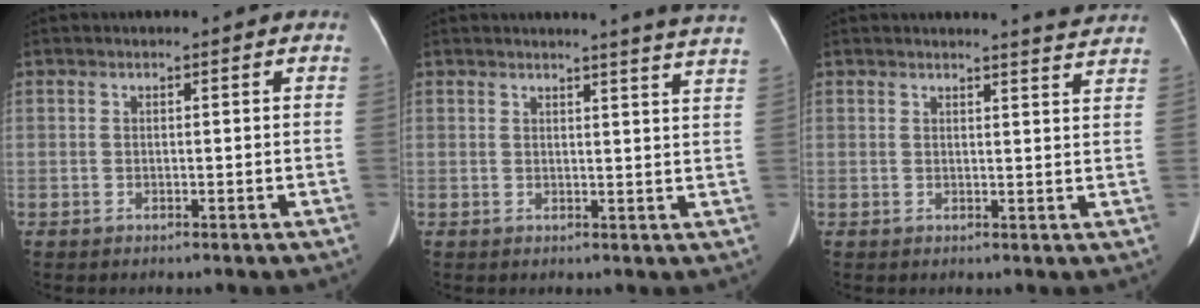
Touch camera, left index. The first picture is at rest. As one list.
[{"total": 9.2, "force": [8.5, -1.4, 3.1], "torque": [-0.033, -0.045, 0.073]}, {"total": 4.2, "force": [4.1, -0.7, 0.6], "torque": [-0.016, -0.014, 0.035]}]